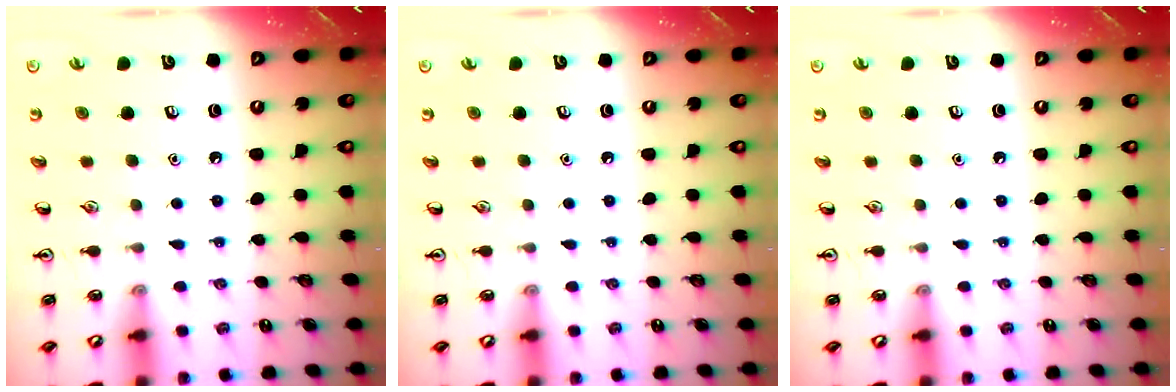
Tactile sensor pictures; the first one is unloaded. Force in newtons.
{"total": 0.0}
{"total": 0.0}